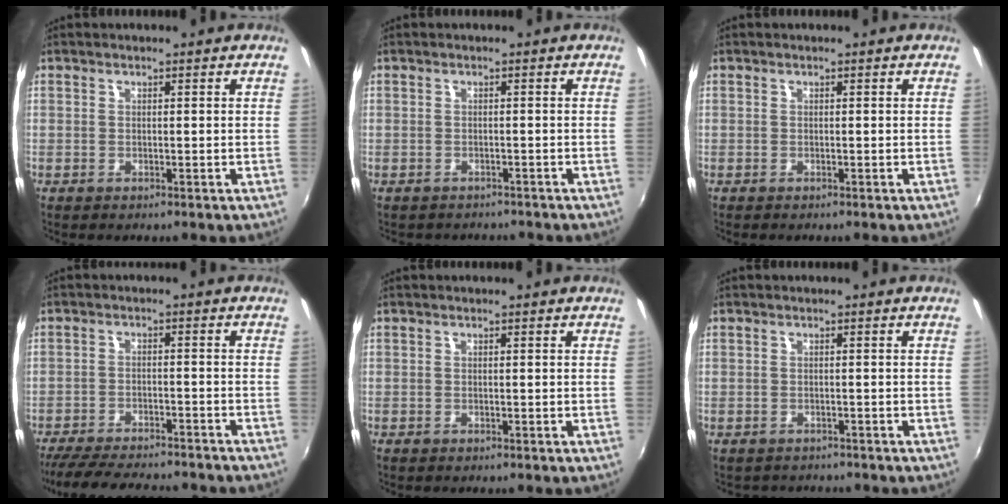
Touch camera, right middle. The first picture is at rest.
{"total": 2.5, "force": [-1.8, 1.7, 0.0], "torque": [-0.005, 0.004, -0.024]}
{"total": 0.0}
{"total": 17.5, "force": [-15.3, 3.4, 7.9], "torque": [-0.156, -0.030, -0.223]}
{"total": 0.6, "force": [-0.5, 0.4, 0.1], "torque": [-0.005, -0.004, -0.011]}
{"total": 2.3, "force": [-1.9, 1.2, 0.1], "torque": [-0.009, -0.006, -0.028]}